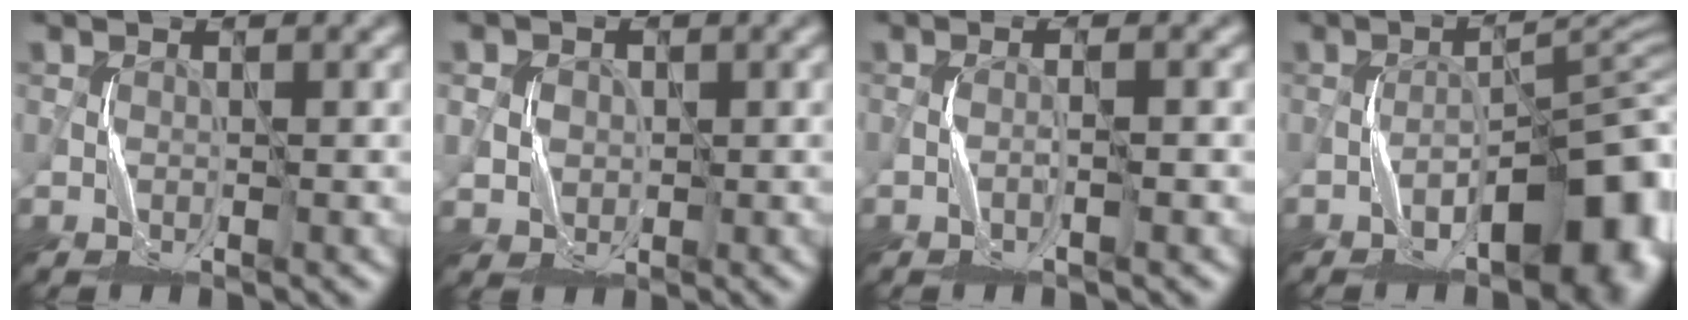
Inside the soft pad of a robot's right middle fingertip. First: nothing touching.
{"total": 2.9, "force": [0.3, 2.7, 1.1], "torque": [-0.015, -0.002, -0.003]}
{"total": 1.1, "force": [-0.4, -0.4, 1.0], "torque": [-0.020, 0.004, -0.012]}
{"total": 10.5, "force": [-5.0, 3.7, 8.4], "torque": [-0.105, 0.012, -0.075]}